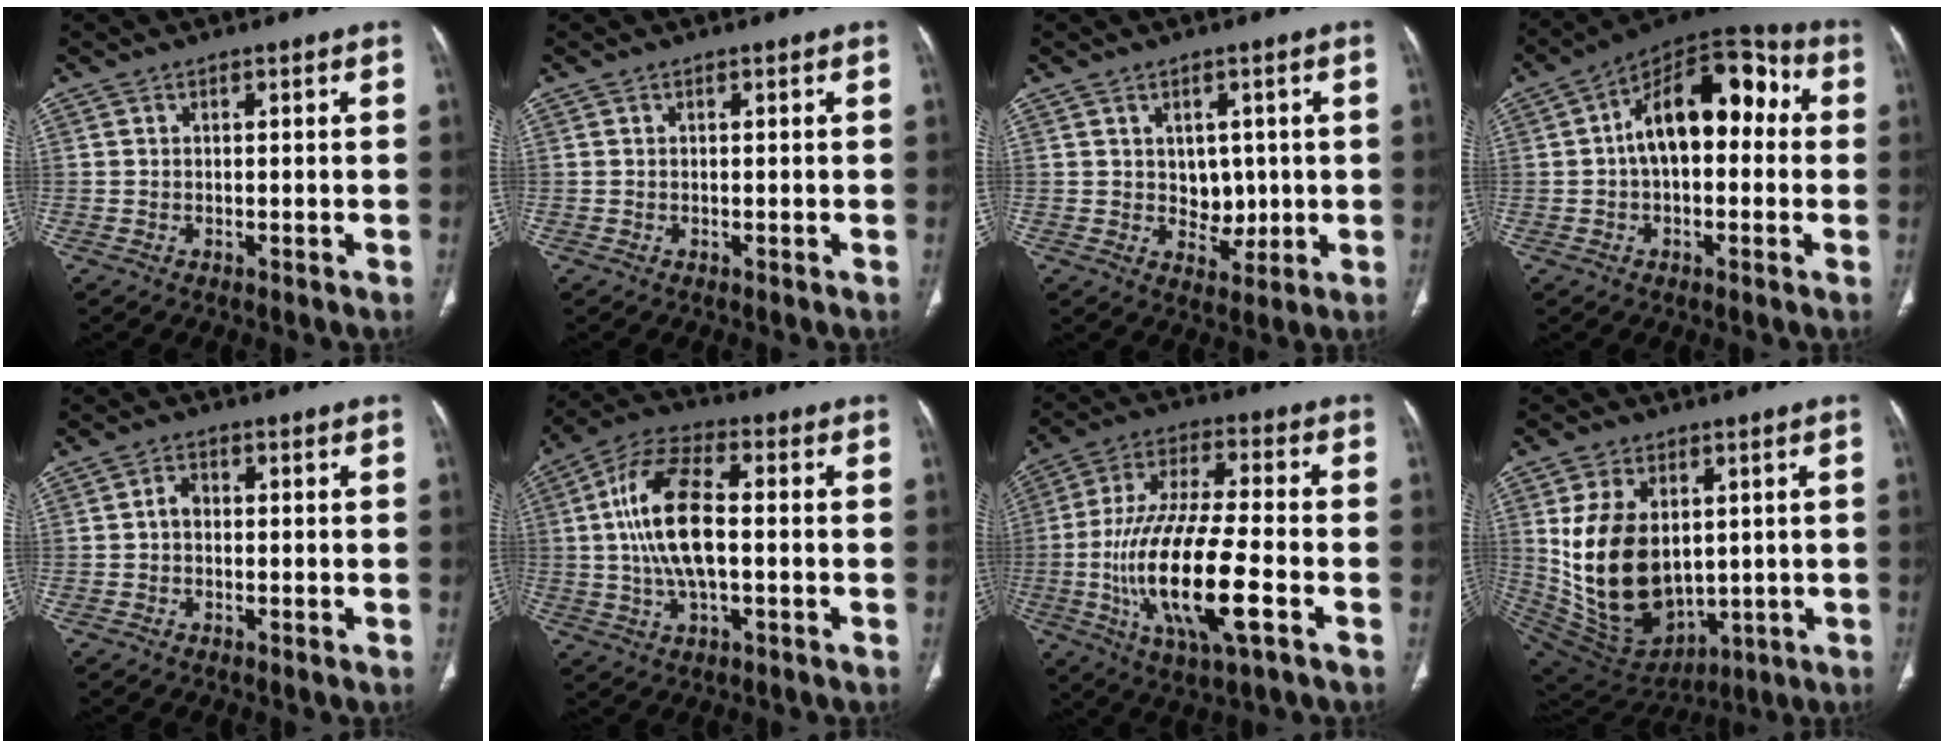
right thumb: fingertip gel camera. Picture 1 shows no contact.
{"total": 0.0}
{"total": 5.3, "force": [0.6, 4.1, 3.3], "torque": [-0.015, -0.009, 0.018]}
{"total": 16.9, "force": [1.7, 9.6, 13.8], "torque": [-0.183, 0.053, 0.015]}
{"total": 2.0, "force": [-0.2, 1.5, 1.4], "torque": [-0.019, 0.008, -0.010]}
{"total": 14.3, "force": [0.1, 6.5, 12.8], "torque": [-0.257, 0.023, -0.004]}
{"total": 19.7, "force": [-5.1, 5.8, 18.2], "torque": [-0.372, 0.014, -0.086]}
{"total": 19.4, "force": [1.9, 12.9, 14.3], "torque": [-0.250, -0.020, 0.071]}